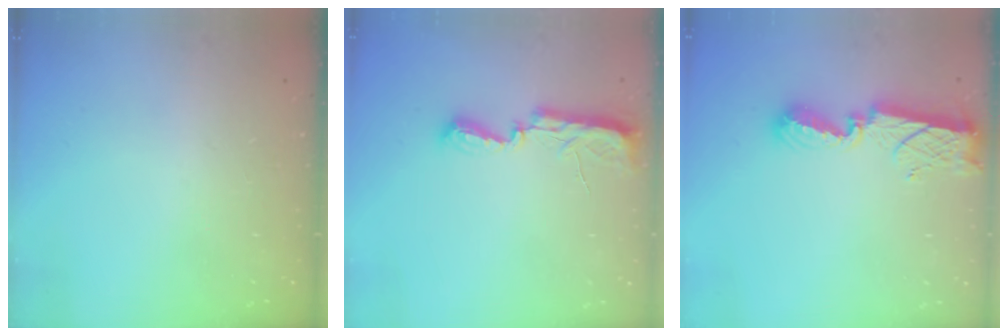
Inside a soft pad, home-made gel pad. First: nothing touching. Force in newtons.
{"total": 7.7, "press": 7.7, "slide": 0.7}
{"total": 9.0, "press": 8.9, "slide": 0.8}